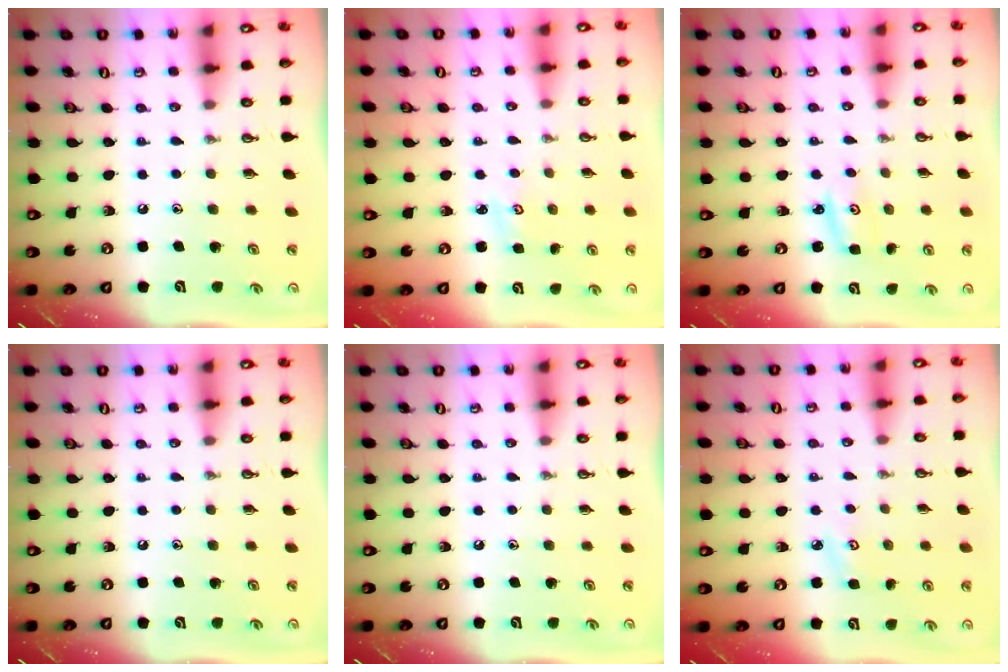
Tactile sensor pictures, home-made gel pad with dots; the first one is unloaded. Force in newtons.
{"total": 2.0, "press": 2.0, "slide": 0.4}
{"total": 2.6, "press": 2.6, "slide": 0.3}
{"total": 0.0}
{"total": 0.0}
{"total": 3.3, "press": 3.3, "slide": 0.4}